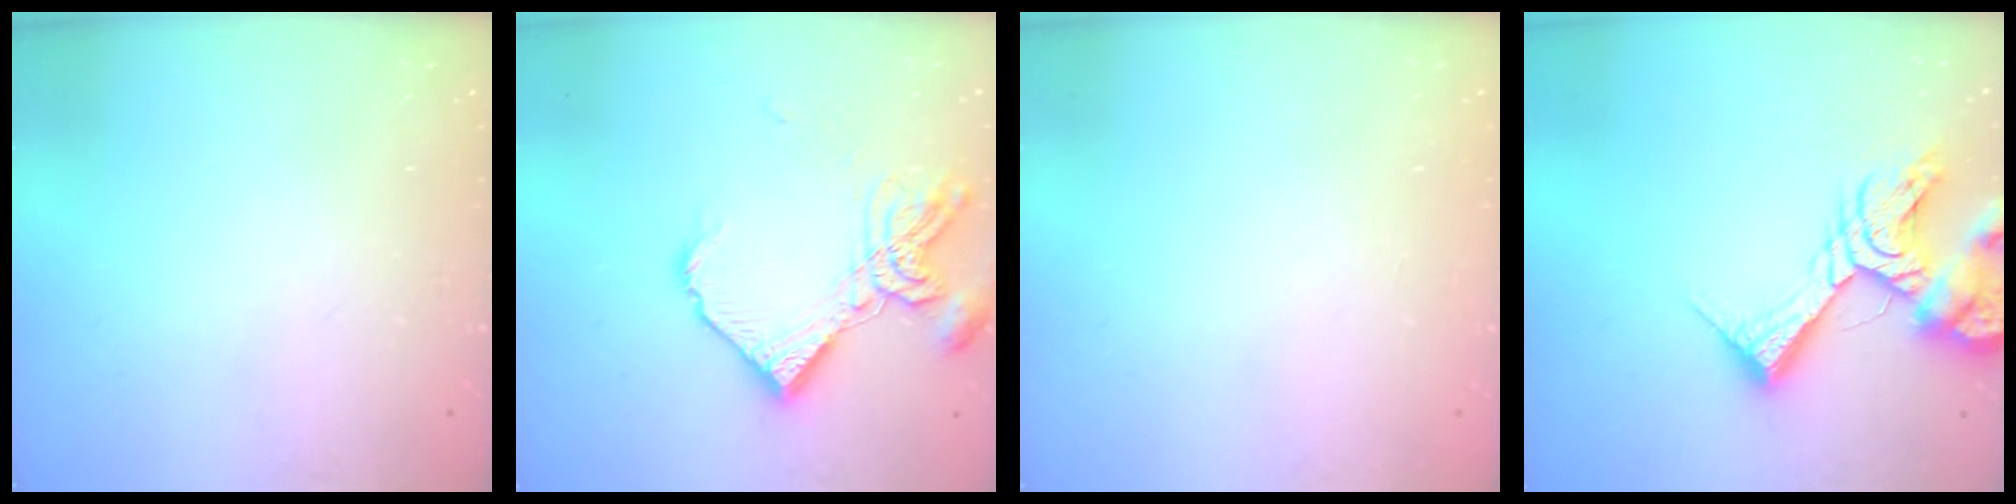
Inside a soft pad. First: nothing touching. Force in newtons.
{"total": 12.9, "press": 12.8, "slide": 1.6}
{"total": 1.7, "press": 1.7, "slide": 0.1}
{"total": 15.1, "press": 14.9, "slide": 1.9}